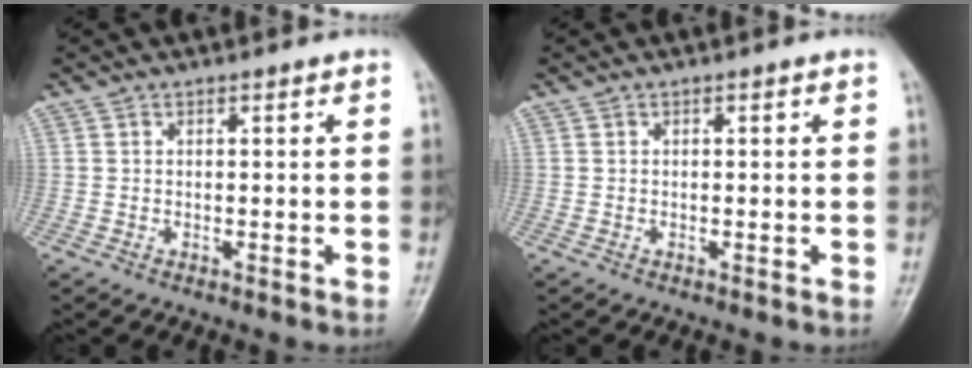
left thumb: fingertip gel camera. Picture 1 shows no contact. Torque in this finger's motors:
{"motor_torque": [0.00, 0.03, -0.02, 0.00, 0.00]}